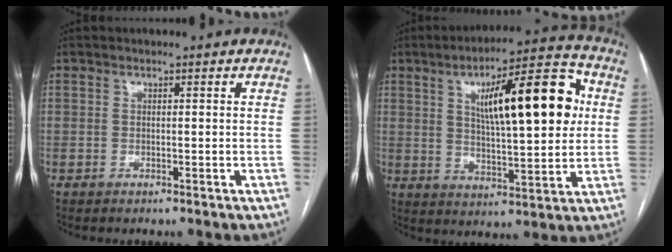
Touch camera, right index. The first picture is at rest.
{"total": 18.1, "force": [4.6, 3.9, 17.0], "torque": [-0.256, 0.025, 0.070]}